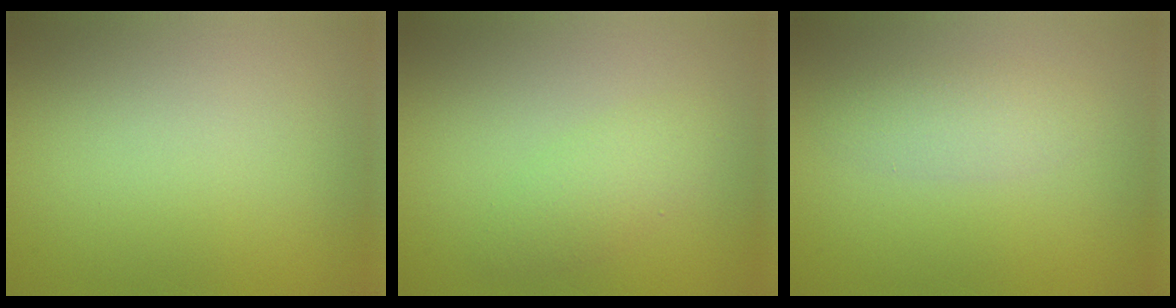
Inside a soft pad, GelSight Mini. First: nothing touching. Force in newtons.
{"total": 2.2, "press": 2.2, "slide": 0.1}
{"total": 2.3, "press": 2.3, "slide": 0.2}